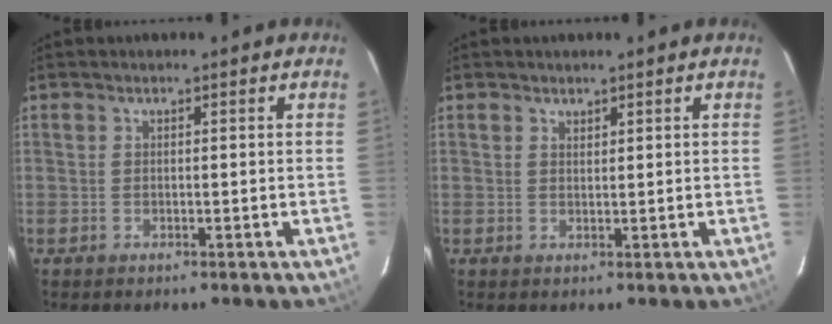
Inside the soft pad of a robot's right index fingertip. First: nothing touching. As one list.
[{"total": 0.9, "force": [0.8, 0.5, 0.1], "torque": [-0.003, 0.002, 0.015]}]